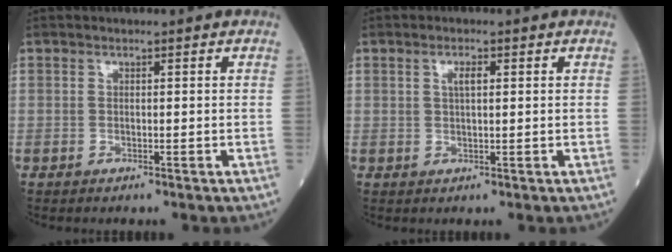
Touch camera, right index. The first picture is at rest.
{"total": 2.0, "force": [0.7, 0.6, 1.8], "torque": [-0.034, 0.002, 0.011]}